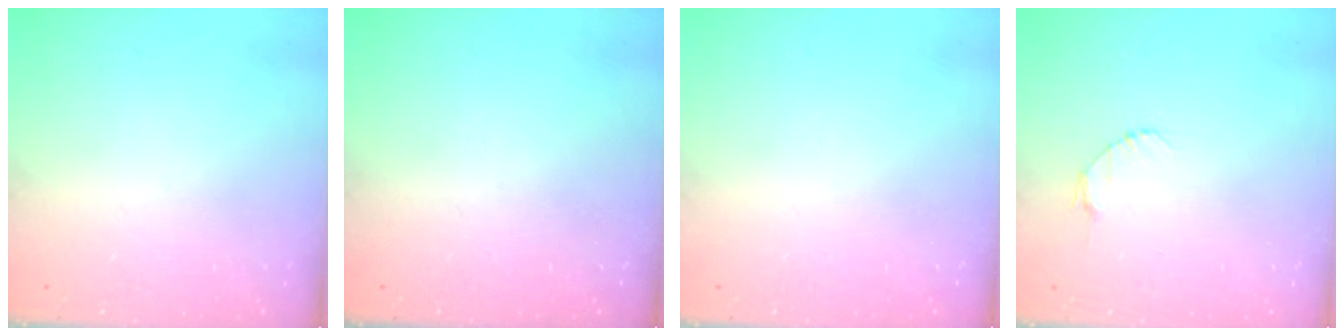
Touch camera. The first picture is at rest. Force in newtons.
{"total": 0.0}
{"total": 0.0}
{"total": 2.6, "press": 2.6, "slide": 0.3}